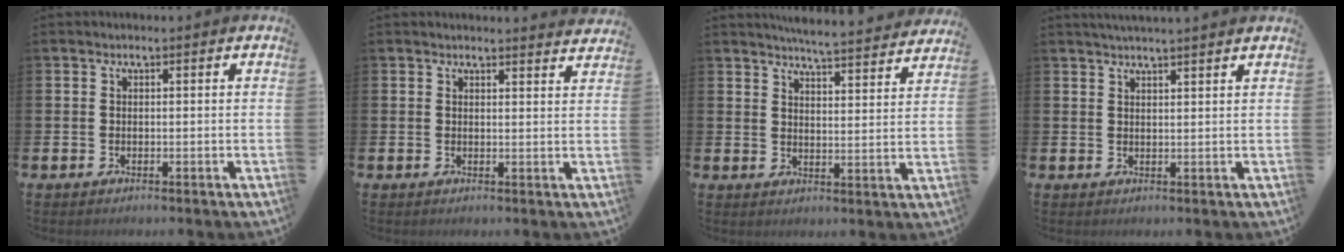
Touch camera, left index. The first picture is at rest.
{"total": 2.1, "force": [2.1, 0.0, -0.1], "torque": [0.010, -0.016, 0.036]}
{"total": 5.7, "force": [5.6, -0.2, 0.8], "torque": [-0.018, -0.043, 0.096]}
{"total": 2.3, "force": [2.3, -0.4, 0.3], "torque": [-0.006, -0.008, 0.041]}